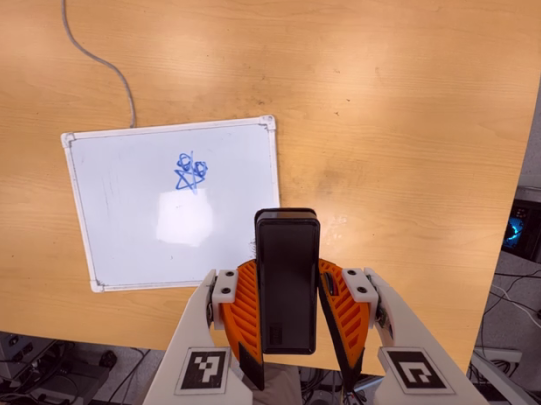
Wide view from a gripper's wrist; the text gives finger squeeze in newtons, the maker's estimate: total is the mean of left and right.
{"total": 5.6, "left": 4.4, "right": 6.9}